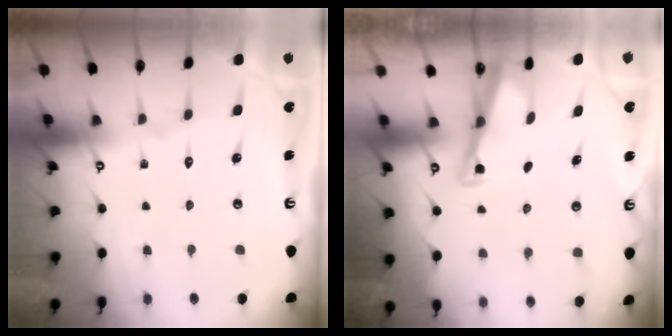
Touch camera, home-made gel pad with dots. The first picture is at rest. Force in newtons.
{"total": 2.9, "press": 2.9, "slide": 0.4}